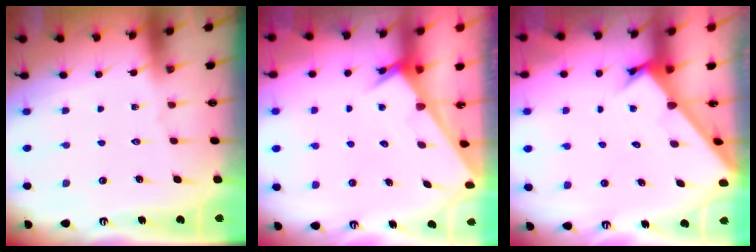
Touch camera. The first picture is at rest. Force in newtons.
{"total": 2.4, "press": 2.4, "slide": 0.2}
{"total": 2.8, "press": 2.8, "slide": 0.2}